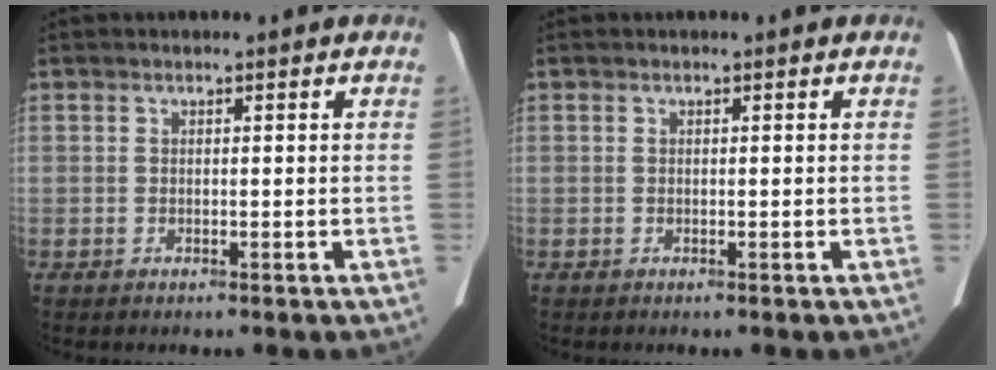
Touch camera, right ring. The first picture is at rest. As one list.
[{"total": 0.0}]